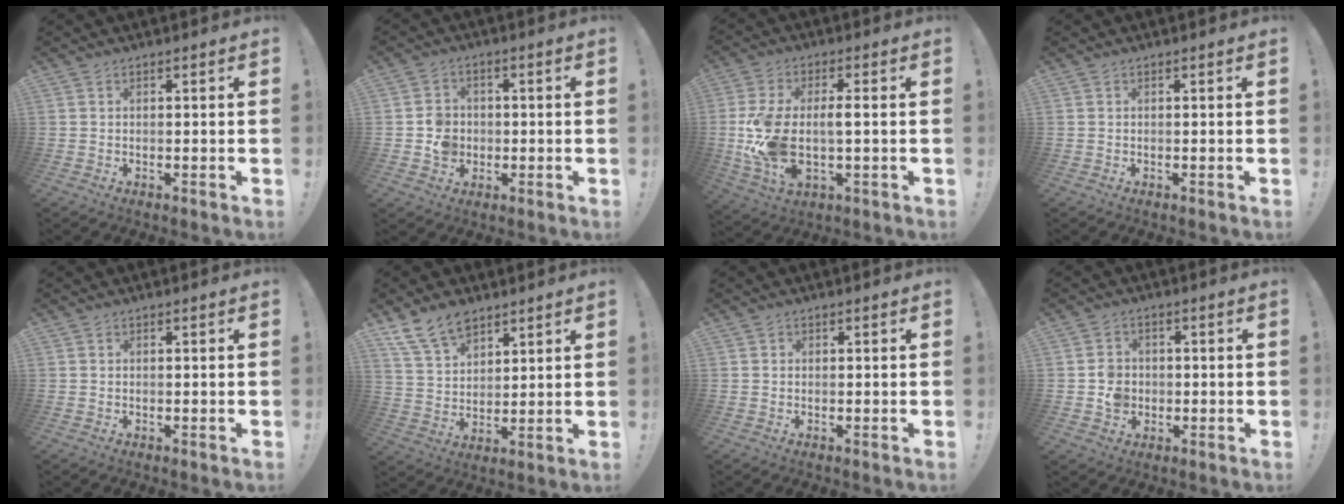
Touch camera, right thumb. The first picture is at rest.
{"total": 7.0, "force": [-1.5, 6.3, 2.6], "torque": [-0.035, 0.015, -0.024]}
{"total": 12.8, "force": [-1.0, 6.4, 11.1], "torque": [-0.243, -0.007, -0.022]}
{"total": 0.0}
{"total": 0.0}
{"total": 11.4, "force": [8.3, 6.4, 4.3], "torque": [-0.080, -0.048, 0.163]}
{"total": 0.6, "force": [0.1, 0.6, 0.0], "torque": [0.002, -0.001, 0.001]}
{"total": 6.0, "force": [-1.3, 5.3, 2.4], "torque": [-0.030, 0.010, -0.022]}